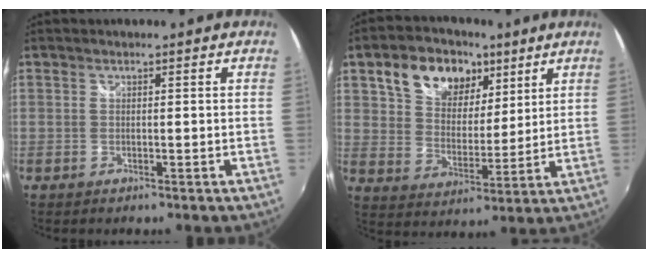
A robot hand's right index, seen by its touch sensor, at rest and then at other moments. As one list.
[{"total": 14.5, "force": [7.9, 9.4, 7.7], "torque": [-0.156, 0.038, 0.139]}]